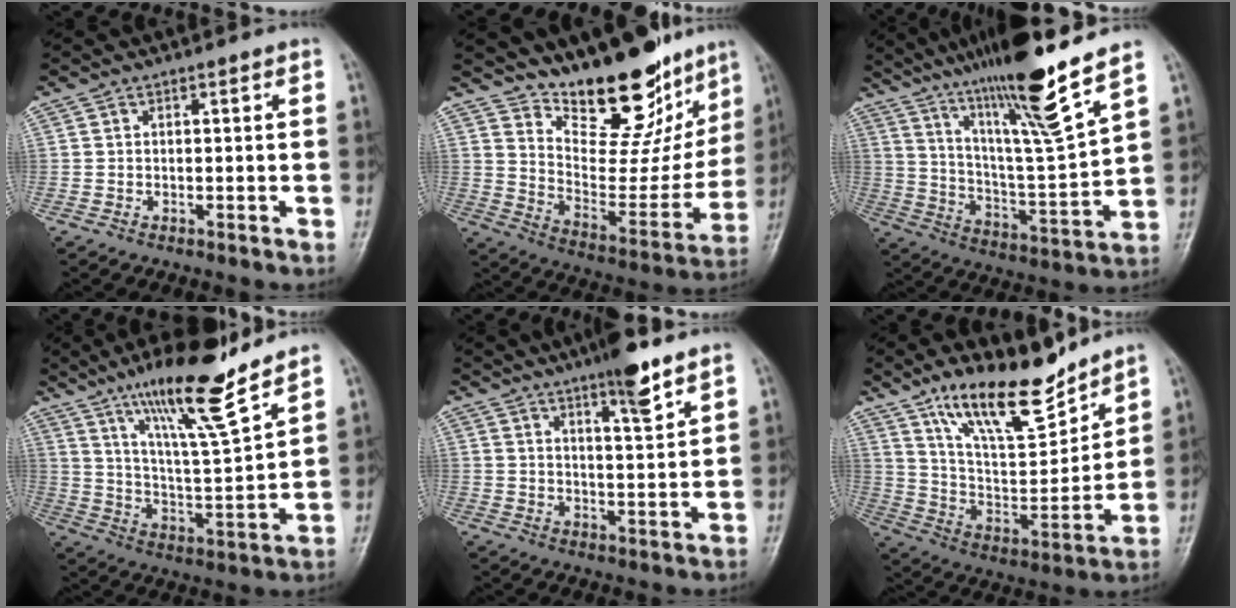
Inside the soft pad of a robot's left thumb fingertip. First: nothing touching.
{"total": 22.2, "force": [17.2, 8.9, 10.7], "torque": [-0.110, -0.114, 0.263]}
{"total": 19.0, "force": [13.7, -0.1, 13.2], "torque": [-0.210, -0.070, 0.241]}
{"total": 16.3, "force": [11.8, 1.7, 11.0], "torque": [-0.180, -0.071, 0.209]}
{"total": 7.8, "force": [5.4, 1.1, 5.5], "torque": [-0.079, -0.033, 0.084]}
{"total": 17.4, "force": [12.9, 5.6, 10.2], "torque": [-0.134, -0.081, 0.235]}